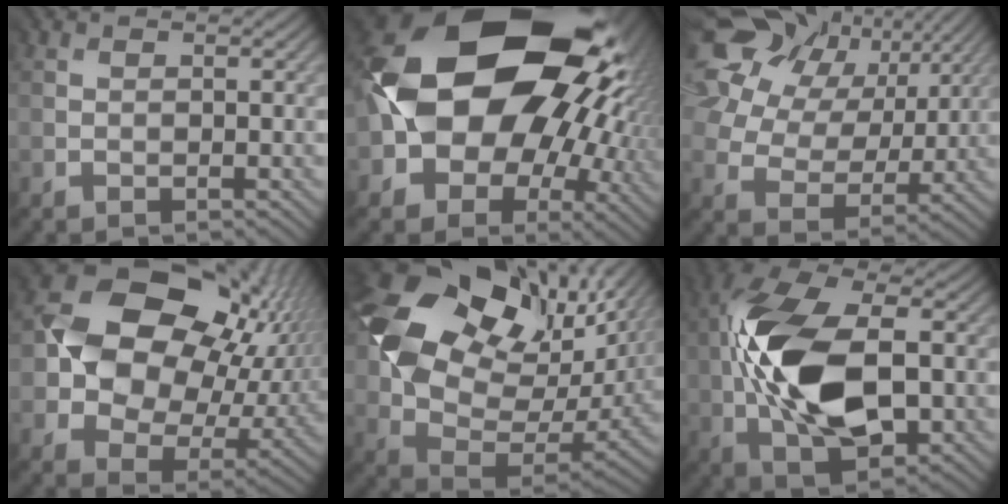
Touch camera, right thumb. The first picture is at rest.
{"total": 20.2, "force": [3.3, 15.3, 12.8], "torque": [-0.261, -0.029, 0.083]}
{"total": 19.3, "force": [9.1, 13.6, 10.2], "torque": [-0.300, 0.072, 0.185]}
{"total": 15.3, "force": [2.4, 11.7, 9.5], "torque": [-0.171, -0.005, 0.055]}
{"total": 17.1, "force": [6.4, 11.1, 11.3], "torque": [-0.241, -0.011, 0.143]}
{"total": 14.6, "force": [-0.3, 7.7, 12.4], "torque": [-0.261, 0.011, -0.007]}